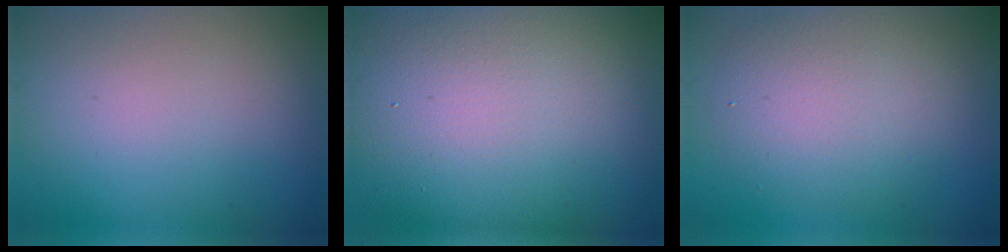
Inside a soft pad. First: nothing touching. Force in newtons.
{"total": 17.2, "press": 17.2, "slide": 1.1}
{"total": 5.1, "press": 5.1, "slide": 0.3}